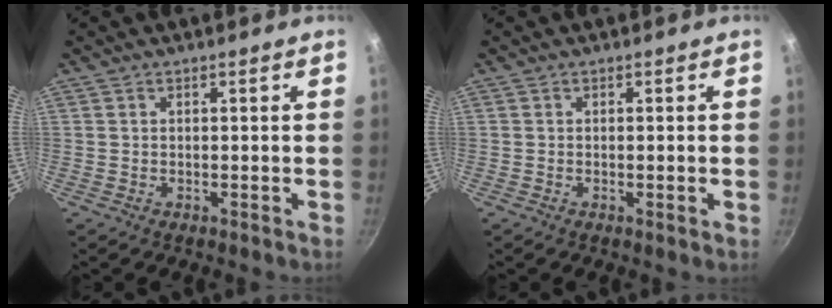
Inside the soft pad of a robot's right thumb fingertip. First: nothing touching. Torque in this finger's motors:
{"motor_torque": [-0.57, -0.22, -0.23, 0.01, 0.07]}